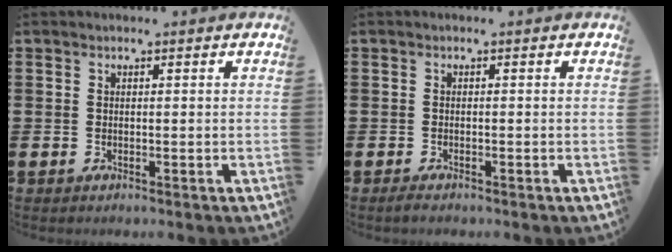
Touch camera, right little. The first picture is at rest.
{"total": 0.7, "force": [-0.5, 0.2, 0.5], "torque": [-0.010, -0.001, -0.009]}